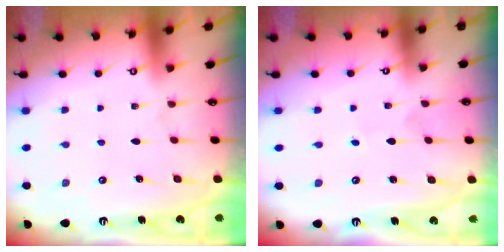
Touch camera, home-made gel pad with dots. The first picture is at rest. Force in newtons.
{"total": 1.6, "press": 1.6, "slide": 0.1}